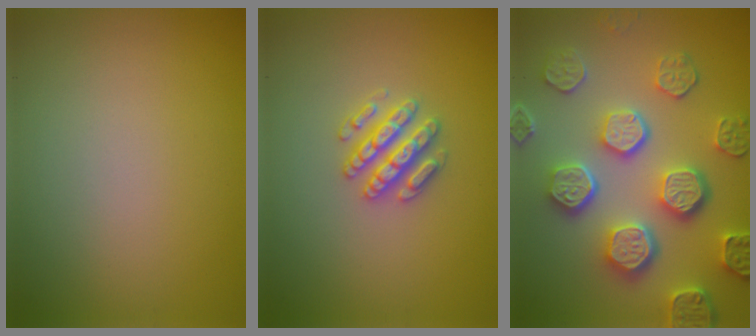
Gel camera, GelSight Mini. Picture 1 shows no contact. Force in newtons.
{"total": 3.0, "press": 2.9, "slide": 0.6}
{"total": 7.1, "press": 6.0, "slide": 3.7}